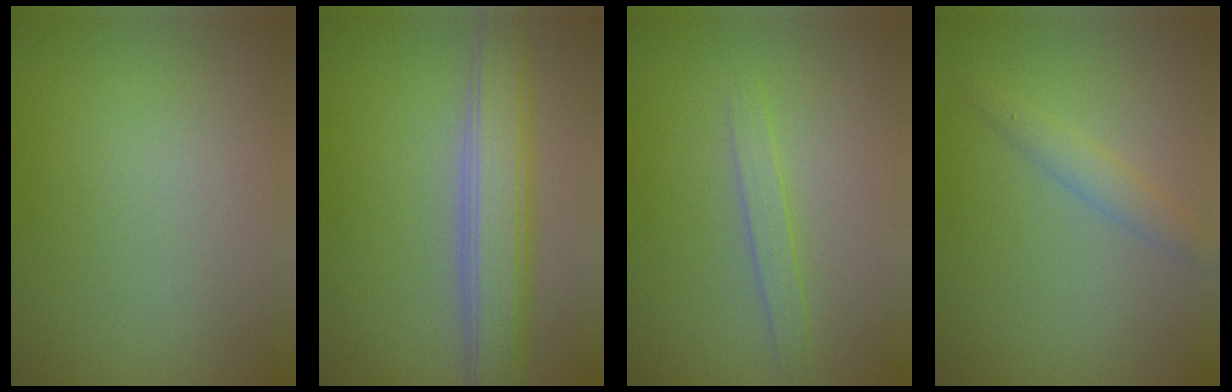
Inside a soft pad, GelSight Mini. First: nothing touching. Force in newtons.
{"total": 5.3, "press": 5.3, "slide": 0.4}
{"total": 1.6, "press": 1.6, "slide": 0.1}
{"total": 1.9, "press": 1.9, "slide": 0.0}